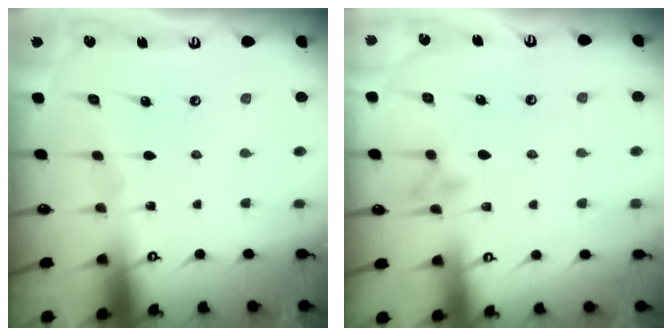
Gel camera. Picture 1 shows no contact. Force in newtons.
{"total": 8.2, "press": 8.2, "slide": 0.8}